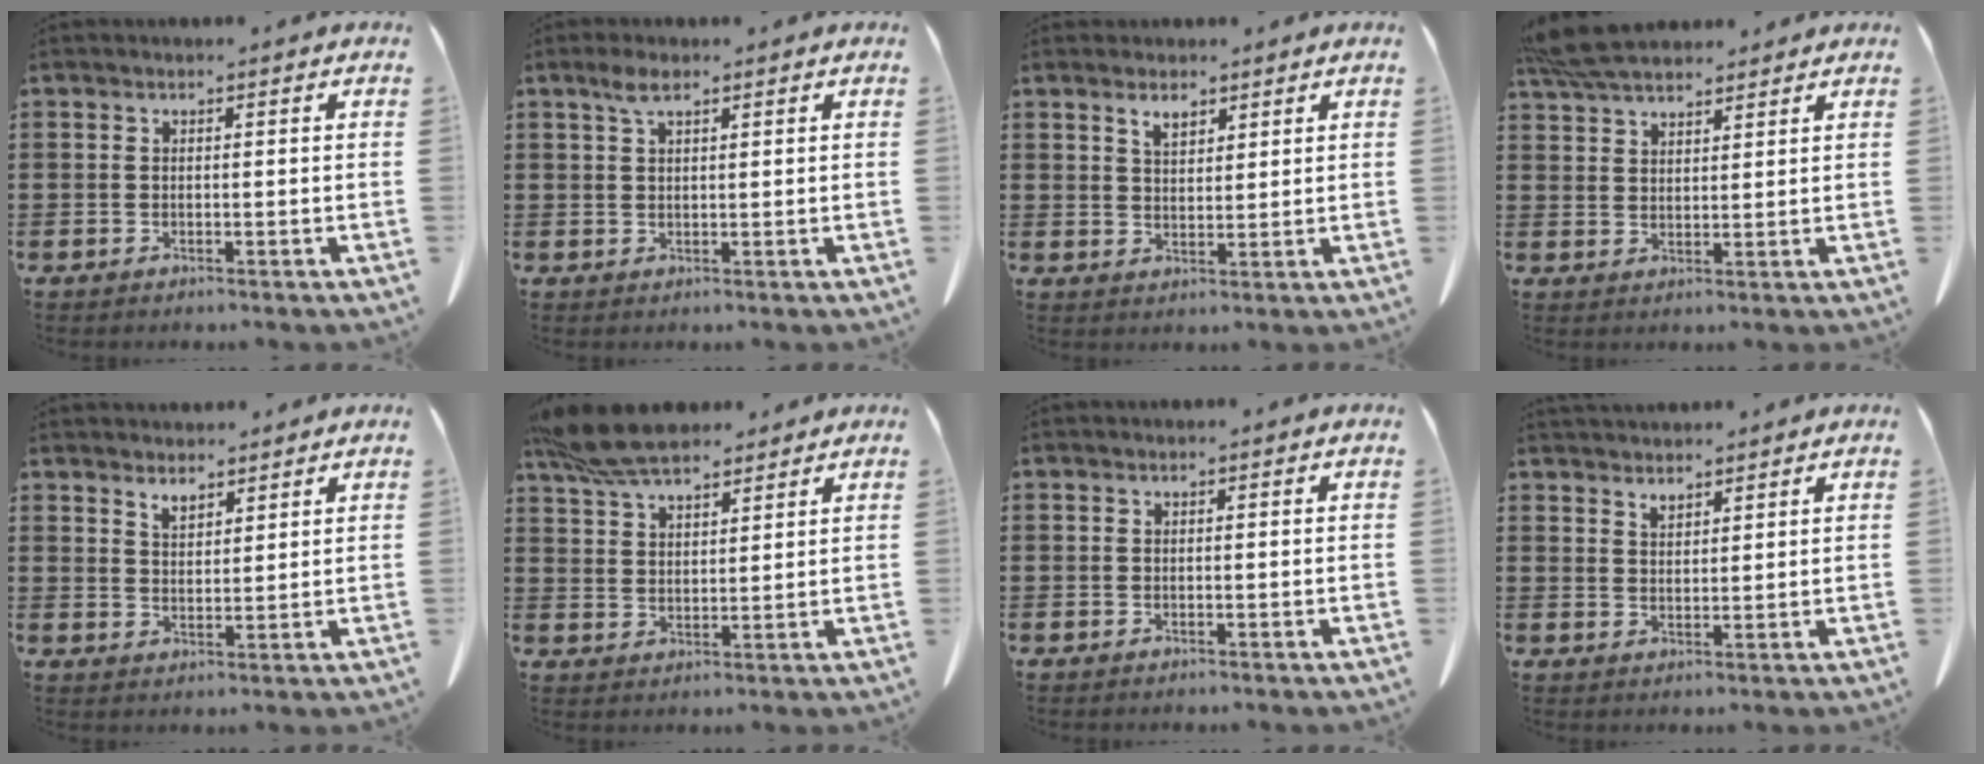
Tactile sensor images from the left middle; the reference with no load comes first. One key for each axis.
{"total": 2.2, "fx": 1.3, "fy": 0.9, "fz": 1.6, "tx": -0.036, "ty": 0.003, "tz": 0.024}
{"total": 3.0, "fx": 2.3, "fy": 1.4, "fz": 1.4, "tx": -0.025, "ty": 0.000, "tz": 0.041}
{"total": 6.4, "fx": 5.7, "fy": 1.6, "fz": 2.4, "tx": -0.066, "ty": -0.008, "tz": 0.111}
{"total": 3.2, "fx": 3.0, "fy": 1.0, "fz": 0.4, "tx": -0.016, "ty": -0.006, "tz": 0.058}
{"total": 8.6, "fx": 7.3, "fy": 2.6, "fz": 3.8, "tx": -0.097, "ty": -0.011, "tz": 0.139}
{"total": 0.0}
{"total": 2.4, "fx": 2.4, "fy": 0.5, "fz": 0.2, "tx": -0.008, "ty": -0.004, "tz": 0.047}